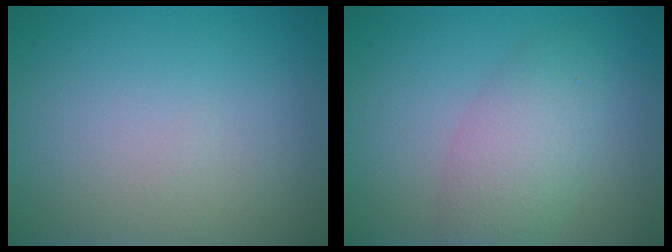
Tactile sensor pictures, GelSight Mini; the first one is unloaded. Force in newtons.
{"total": 4.1, "press": 4.1, "slide": 0.2}